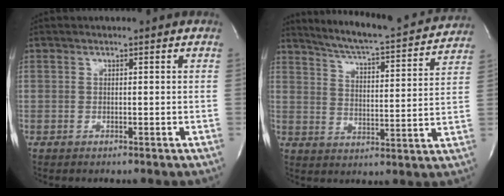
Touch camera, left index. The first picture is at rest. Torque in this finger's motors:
{"motor_torque": [-0.48, -0.51, 0.10, 0.00]}